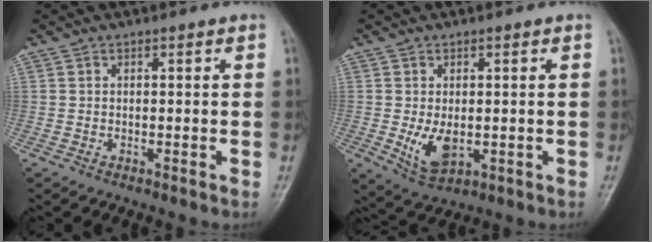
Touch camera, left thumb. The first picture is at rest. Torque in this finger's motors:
{"motor_torque": [0.93, 1.00, 0.54, 0.03, 0.06]}